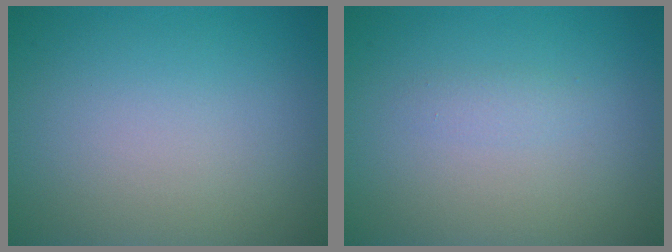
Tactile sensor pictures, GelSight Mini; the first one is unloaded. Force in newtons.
{"total": 0.8, "press": 0.8, "slide": 0.1}